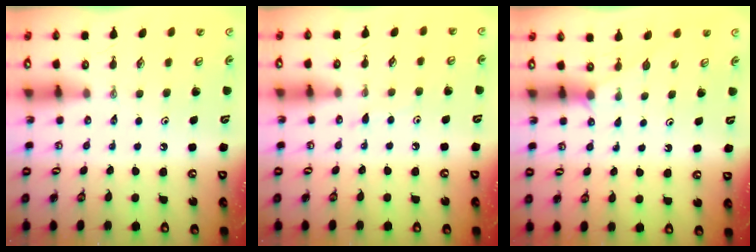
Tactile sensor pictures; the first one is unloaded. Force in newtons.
{"total": 3.2, "press": 3.2, "slide": 0.4}
{"total": 1.5, "press": 1.5, "slide": 0.2}